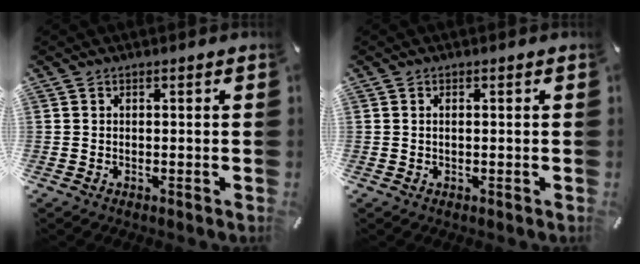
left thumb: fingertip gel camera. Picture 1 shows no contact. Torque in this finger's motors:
{"motor_torque": [-0.18, -0.26, 0.01, 0.11, -0.10]}